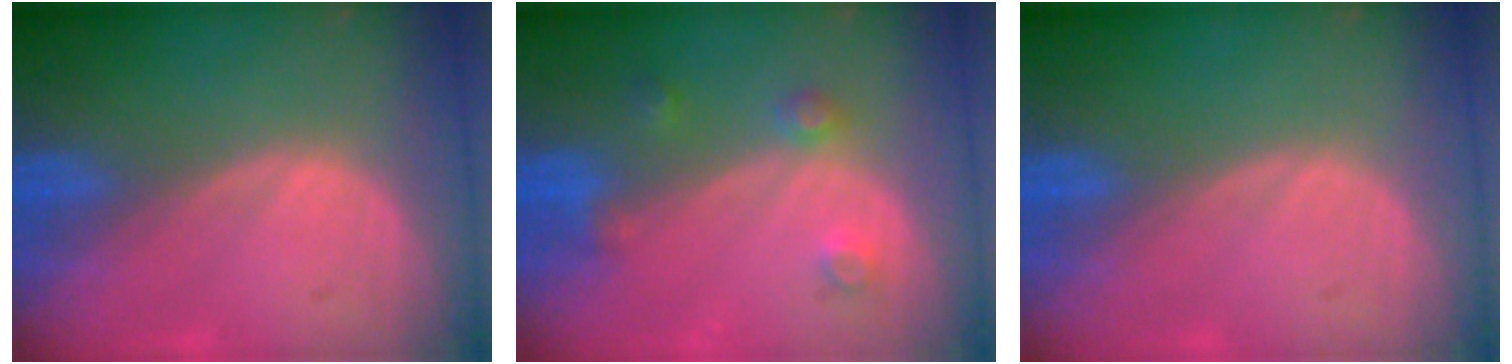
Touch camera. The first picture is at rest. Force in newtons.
{"total": 3.6, "press": 3.3, "slide": 1.6}
{"total": 0.0}